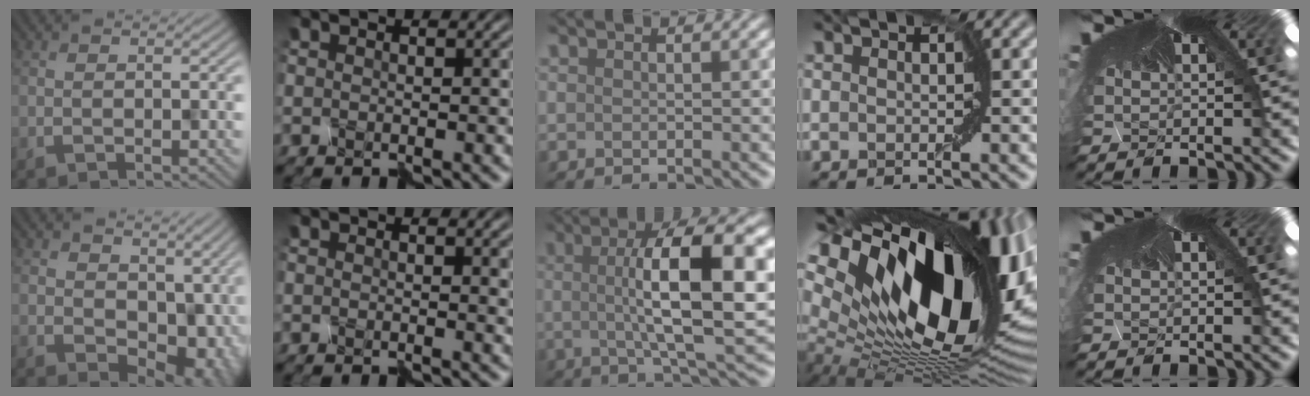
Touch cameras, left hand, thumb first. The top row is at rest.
{"thumb": {"total": 8.9, "force": [0.9, 6.5, 6.0], "torque": [-0.073, -0.033, 0.030]}, "index": {"total": 1.5, "force": [0.6, 0.4, 1.3], "torque": [-0.017, 0.002, 0.011]}, "middle": {"total": 9.5, "force": [0.7, 1.6, 9.3], "torque": [-0.148, 0.012, 0.030]}, "ring": {"total": 19.7, "force": [7.1, 9.7, 15.6], "torque": [-0.278, 0.003, 0.132]}}